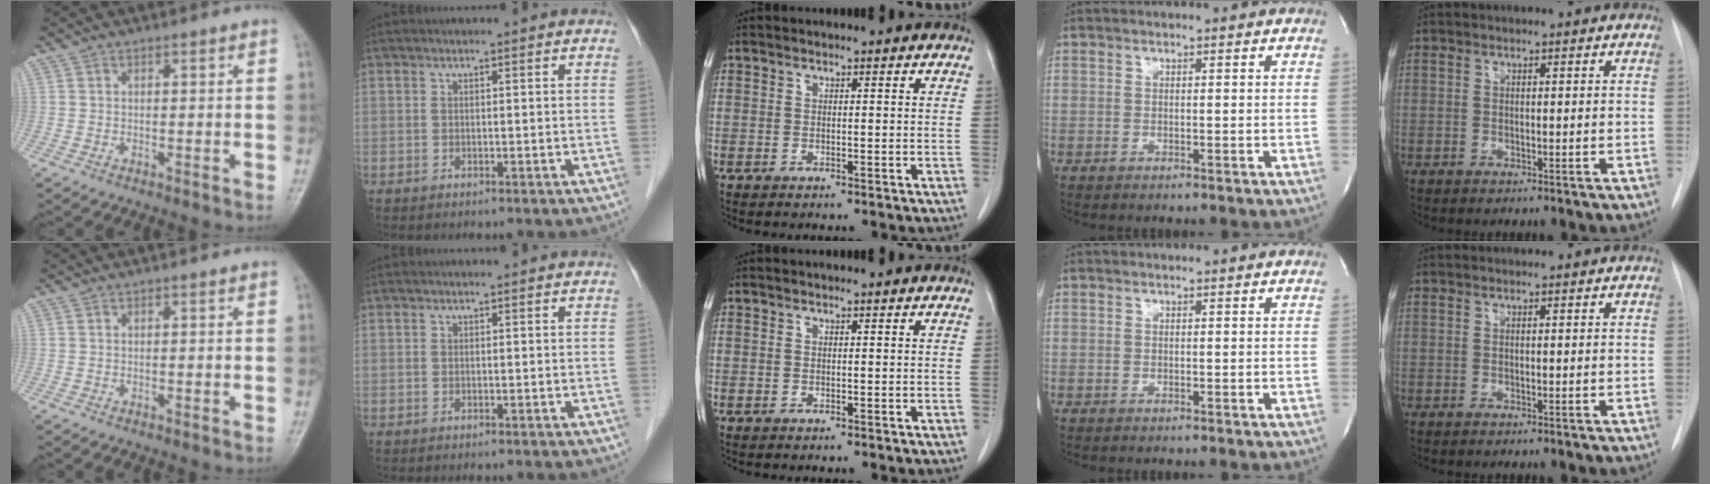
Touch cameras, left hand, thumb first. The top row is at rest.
{}